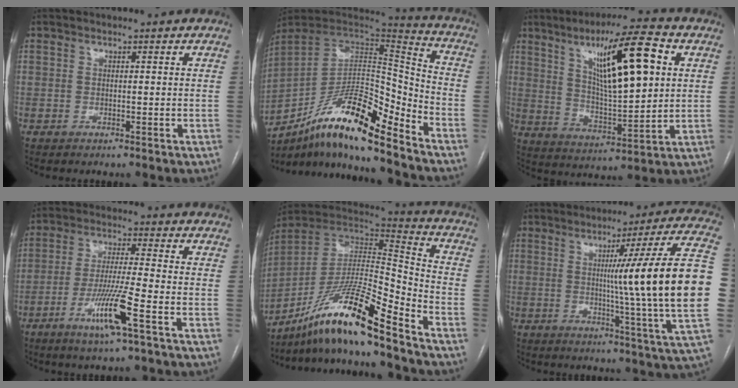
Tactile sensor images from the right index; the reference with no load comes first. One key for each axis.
{"total": 18.8, "fx": -13.5, "fy": 3.0, "fz": 12.8, "tx": -0.232, "ty": 0.006, "tz": -0.242}
{"total": 16.1, "fx": 5.8, "fy": 2.8, "fz": 14.8, "tx": -0.250, "ty": 0.009, "tz": 0.100}
{"total": 9.5, "fx": -4.5, "fy": -0.6, "fz": 8.4, "tx": -0.163, "ty": -0.014, "tz": -0.086}
{"total": 18.6, "fx": -13.8, "fy": 0.6, "fz": 12.5, "tx": -0.246, "ty": 0.000, "tz": -0.252}
{"total": 22.3, "fx": 0.8, "fy": -2.6, "fz": 22.2, "tx": -0.245, "ty": -0.001, "tz": -0.006}